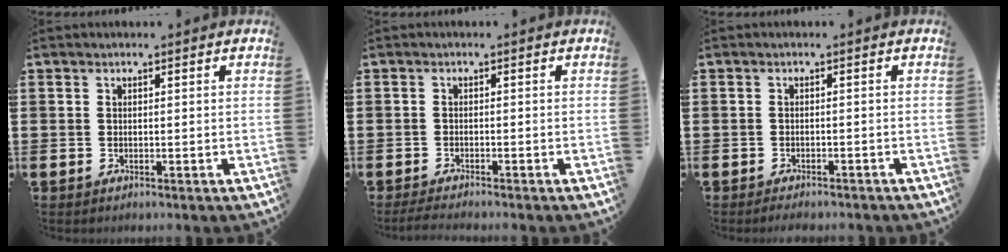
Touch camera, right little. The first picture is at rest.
{"total": 1.3, "force": [-1.1, 0.0, 0.7], "torque": [-0.012, 0.002, -0.021]}
{"total": 1.0, "force": [-1.0, 0.1, 0.2], "torque": [-0.006, -0.001, -0.020]}